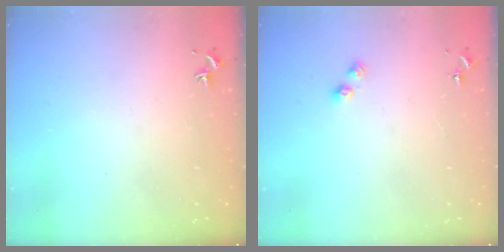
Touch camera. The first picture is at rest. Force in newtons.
{"total": 3.8, "press": 3.7, "slide": 0.7}